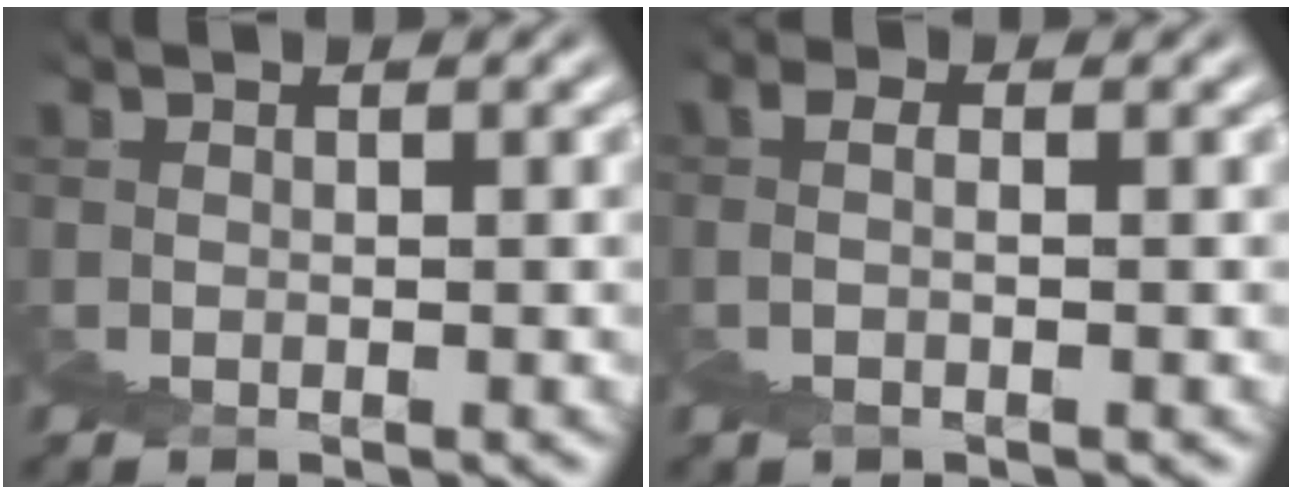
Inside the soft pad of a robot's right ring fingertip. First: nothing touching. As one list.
[{"total": 1.4, "force": [0.3, -1.3, 0.1], "torque": [-0.009, 0.010, 0.004]}]